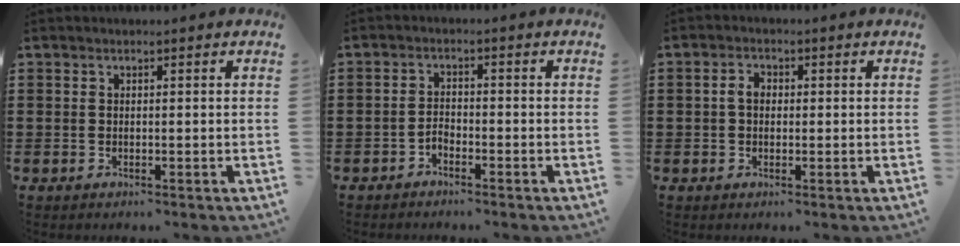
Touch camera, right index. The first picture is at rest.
{"total": 1.8, "force": [-1.5, 0.8, 0.6], "torque": [-0.017, 0.004, -0.030]}
{"total": 2.4, "force": [0.0, 1.6, 1.7], "torque": [-0.036, 0.007, -0.001]}